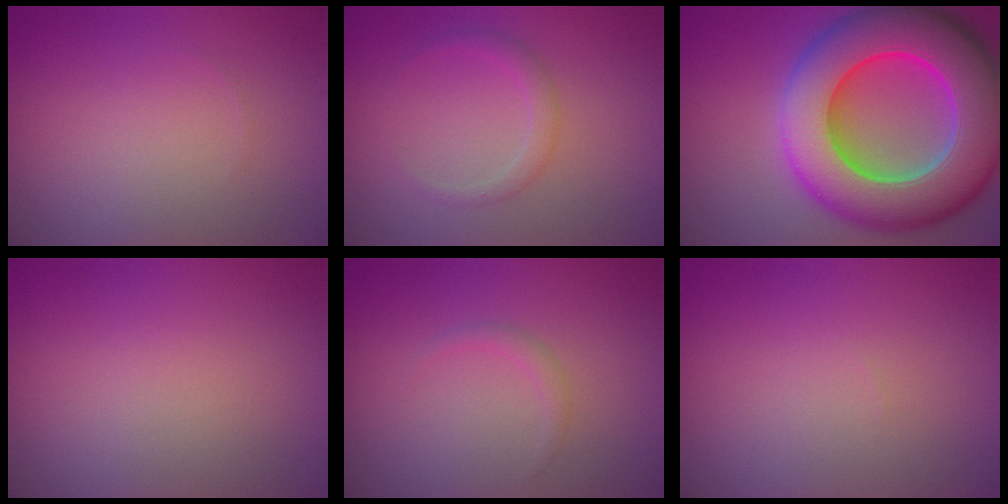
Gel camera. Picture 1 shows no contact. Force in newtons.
{"total": 1.4, "press": 1.4, "slide": 0.2}
{"total": 15.6, "press": 15.6, "slide": 0.5}
{"total": 0.0}
{"total": 0.8, "press": 0.8, "slide": 0.1}
{"total": 0.0}